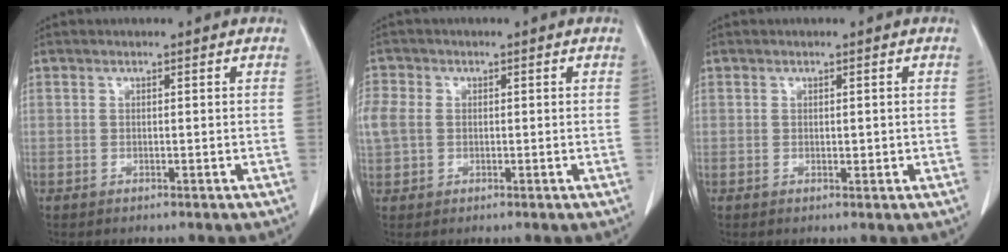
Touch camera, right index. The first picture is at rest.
{"total": 4.3, "force": [0.4, 3.4, 2.6], "torque": [-0.089, 0.019, 0.012]}
{"total": 0.7, "force": [-0.1, 0.1, 0.7], "torque": [-0.011, -0.002, 0.003]}